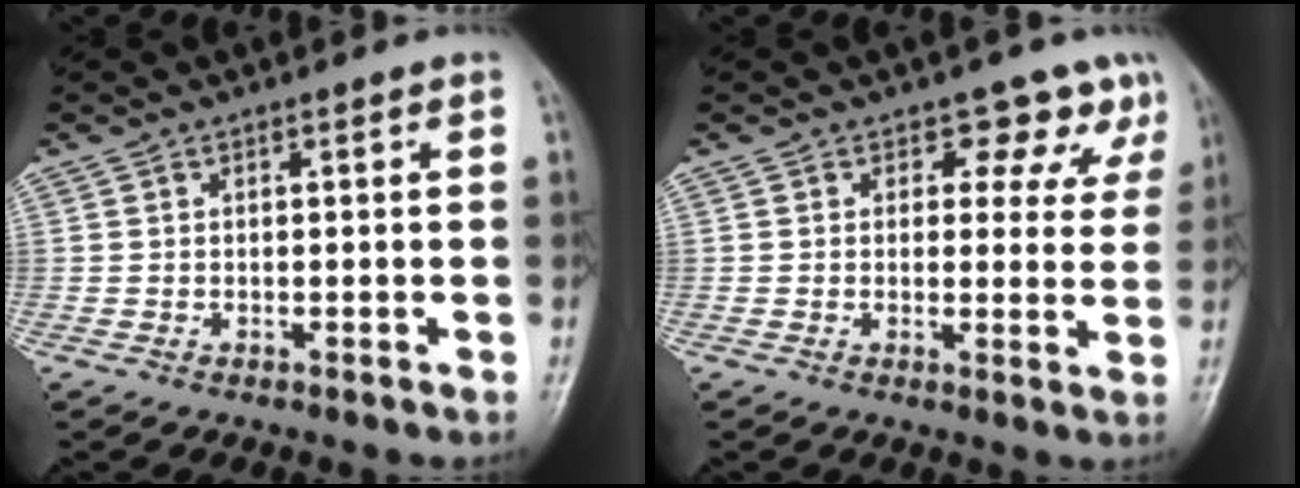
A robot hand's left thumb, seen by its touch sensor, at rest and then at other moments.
{"total": 6.3, "force": [4.5, 4.0, 1.9], "torque": [0.016, -0.025, 0.038]}